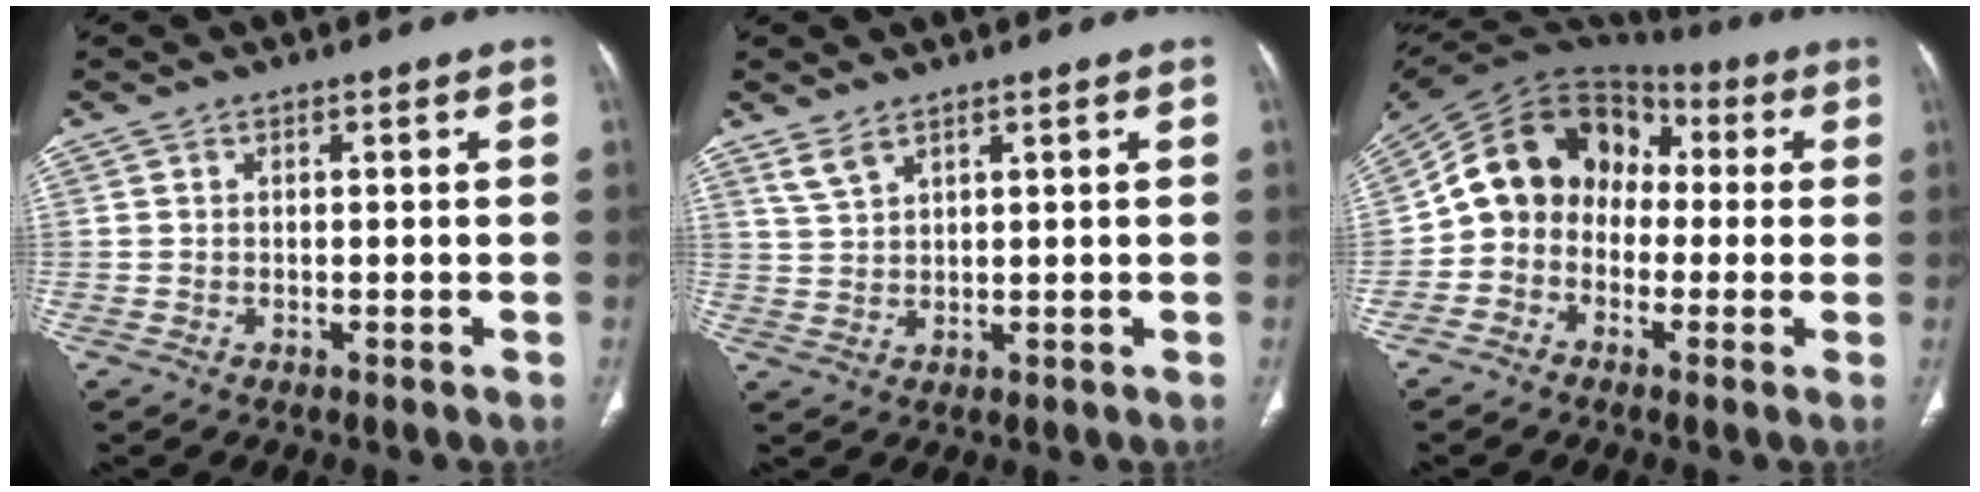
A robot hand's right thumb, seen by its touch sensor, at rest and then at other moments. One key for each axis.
{"total": 3.1, "fx": 2.5, "fy": 1.0, "fz": 1.7, "tx": -0.036, "ty": -0.007, "tz": 0.060}
{"total": 13.8, "fx": -0.6, "fy": 11.6, "fz": 7.5, "tx": -0.096, "ty": 0.051, "tz": -0.029}